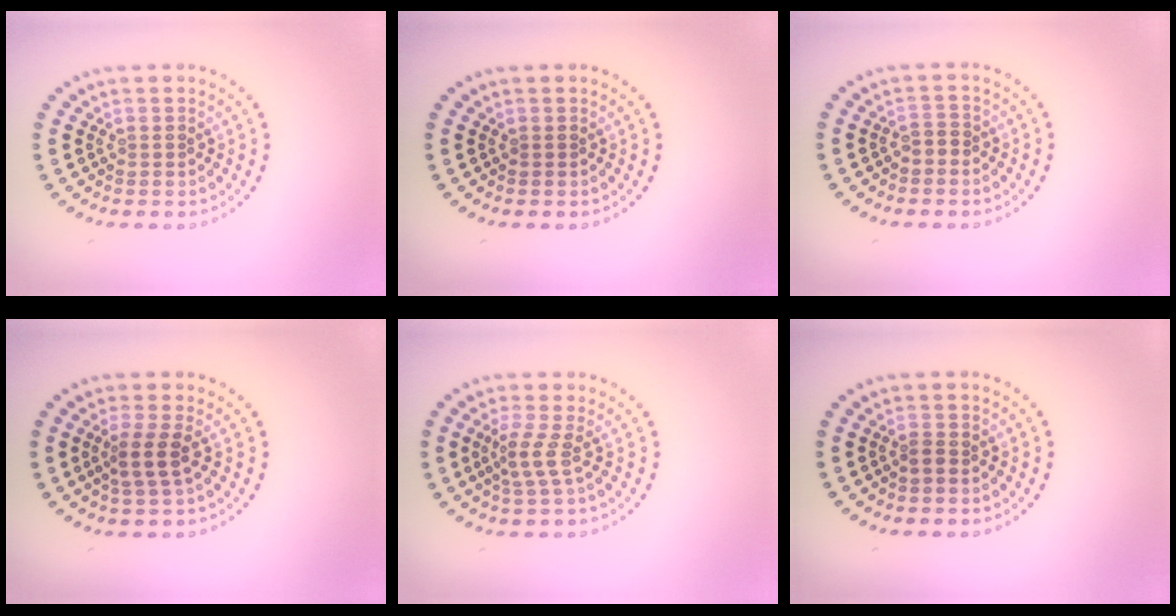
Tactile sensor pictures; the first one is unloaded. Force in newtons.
{"total": 0.0}
{"total": 0.9, "press": 0.7, "slide": 0.5}
{"total": 2.5, "press": 1.9, "slide": 1.5}
{"total": 2.2, "press": 1.6, "slide": 1.5}
{"total": 1.0, "press": 0.8, "slide": 0.5}